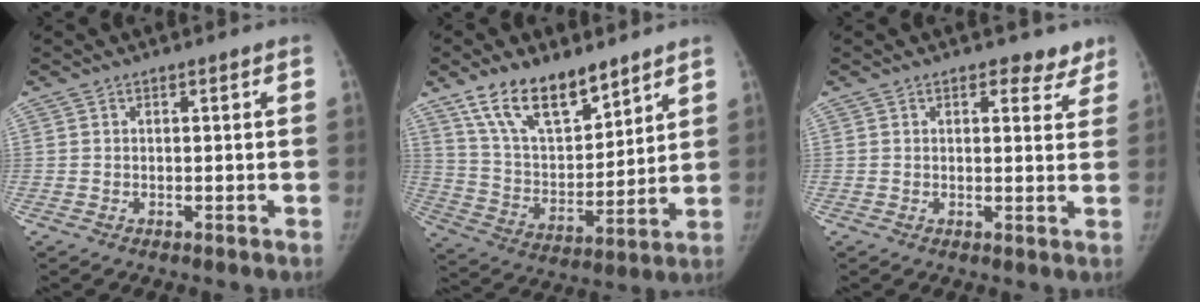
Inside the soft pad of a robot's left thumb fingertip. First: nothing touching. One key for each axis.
{"total": 16.3, "fx": 11.5, "fy": 7.3, "fz": 9.0, "tx": -0.118, "ty": -0.066, "tz": 0.218}
{"total": 4.5, "fx": 3.4, "fy": 2.4, "fz": 1.6, "tx": 0.015, "ty": -0.017, "tz": 0.035}